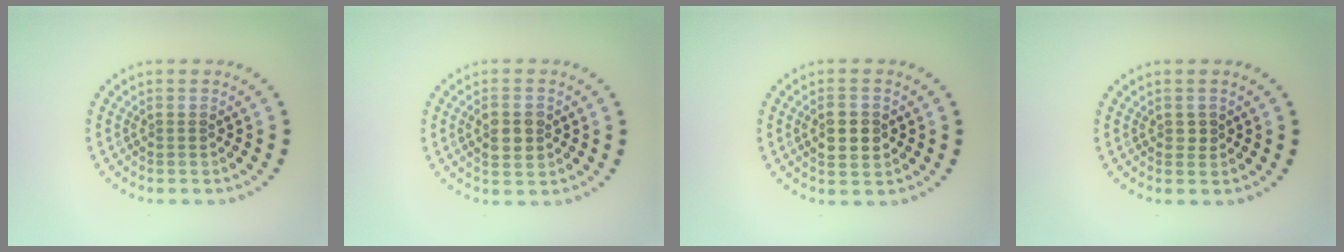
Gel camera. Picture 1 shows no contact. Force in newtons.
{"total": 2.4, "press": 2.4, "slide": 0.1}
{"total": 2.9, "press": 2.9, "slide": 0.2}
{"total": 0.7, "press": 0.7, "slide": 0.1}